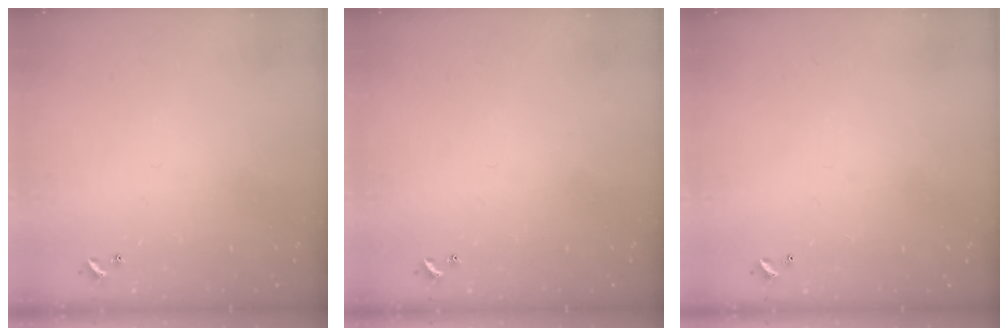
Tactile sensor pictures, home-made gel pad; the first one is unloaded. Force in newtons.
{"total": 0.0}
{"total": 2.9, "press": 2.9, "slide": 0.1}